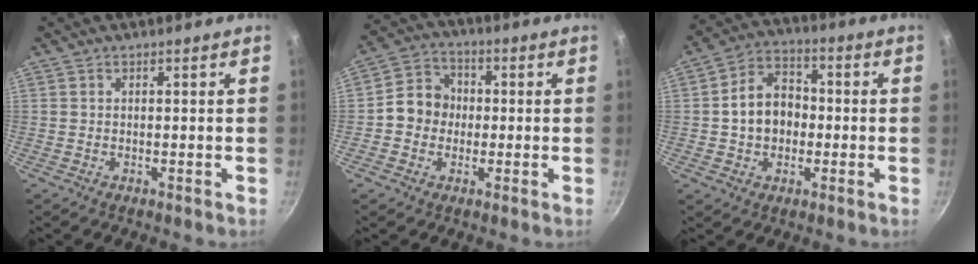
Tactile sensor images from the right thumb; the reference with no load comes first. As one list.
[{"total": 8.1, "force": [-0.6, 7.2, 3.6], "torque": [-0.027, 0.021, -0.029]}, {"total": 10.7, "force": [-0.5, 8.3, 6.8], "torque": [-0.083, 0.026, -0.018]}]